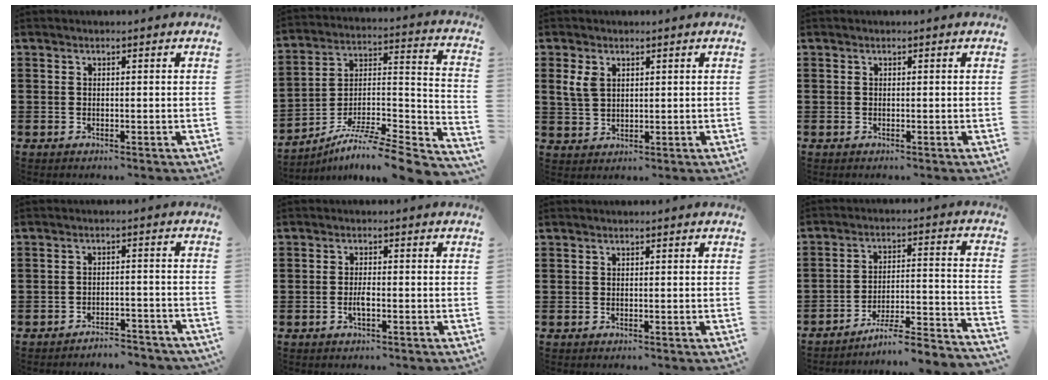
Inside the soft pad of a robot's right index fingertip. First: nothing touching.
{"total": 7.8, "force": [-6.4, 0.9, 4.5], "torque": [-0.071, 0.000, -0.128]}
{"total": 3.4, "force": [1.5, 2.2, 2.1], "torque": [-0.049, 0.008, 0.028]}
{"total": 0.0}
{"total": 3.1, "force": [-3.1, 0.2, 0.3], "torque": [-0.009, 0.002, -0.064]}
{"total": 2.1, "force": [-0.7, 0.4, 2.0], "torque": [-0.045, -0.005, -0.014]}
{"total": 0.0}
{"total": 5.6, "force": [-4.9, 0.2, 2.8], "torque": [-0.045, -0.014, -0.096]}